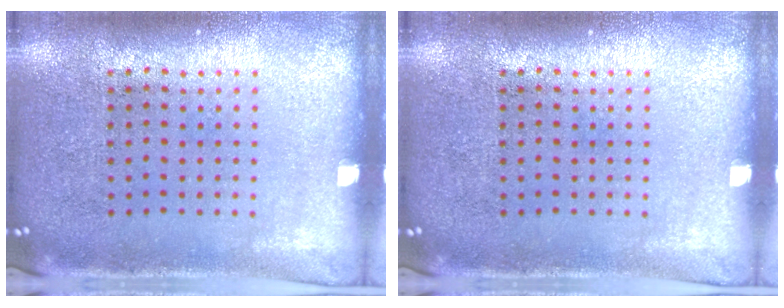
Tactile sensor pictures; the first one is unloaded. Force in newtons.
{"total": 0.0}